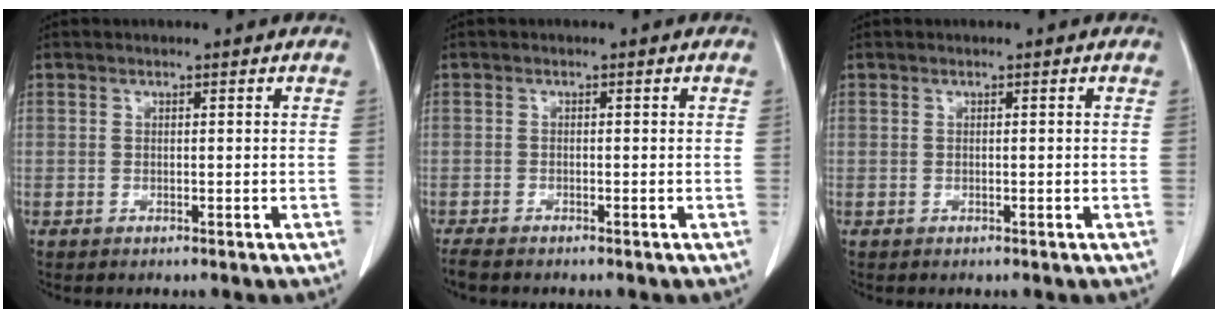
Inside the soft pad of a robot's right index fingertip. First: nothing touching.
{"total": 3.2, "force": [-2.4, 1.2, 1.7], "torque": [-0.038, -0.007, -0.039]}
{"total": 0.0}